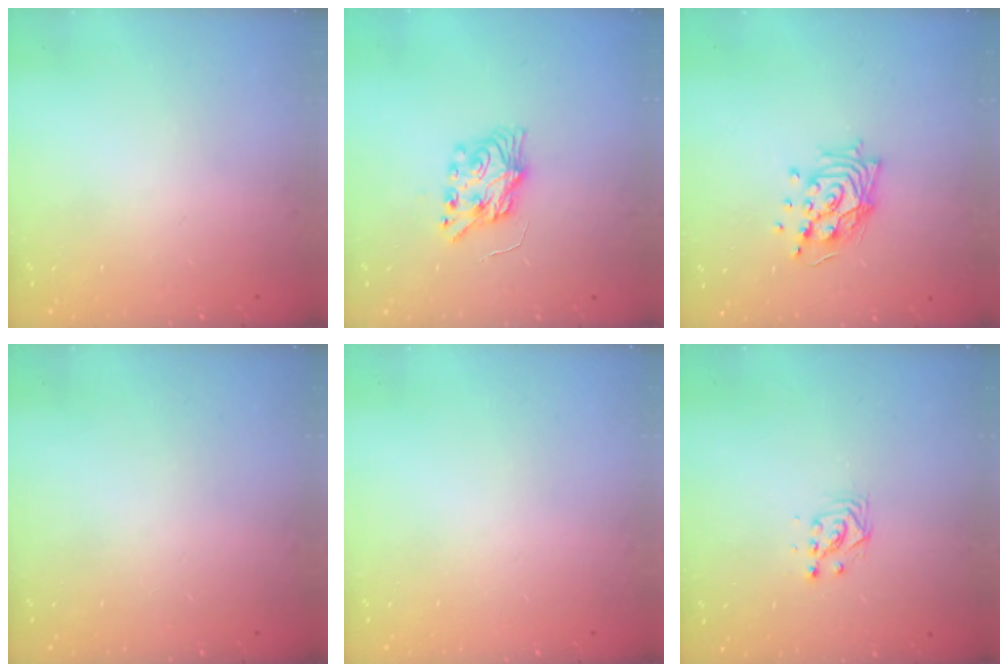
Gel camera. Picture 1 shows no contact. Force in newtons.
{"total": 7.7, "press": 7.7, "slide": 0.8}
{"total": 14.4, "press": 13.6, "slide": 4.7}
{"total": 0.0}
{"total": 0.0}
{"total": 3.6, "press": 3.6, "slide": 0.1}